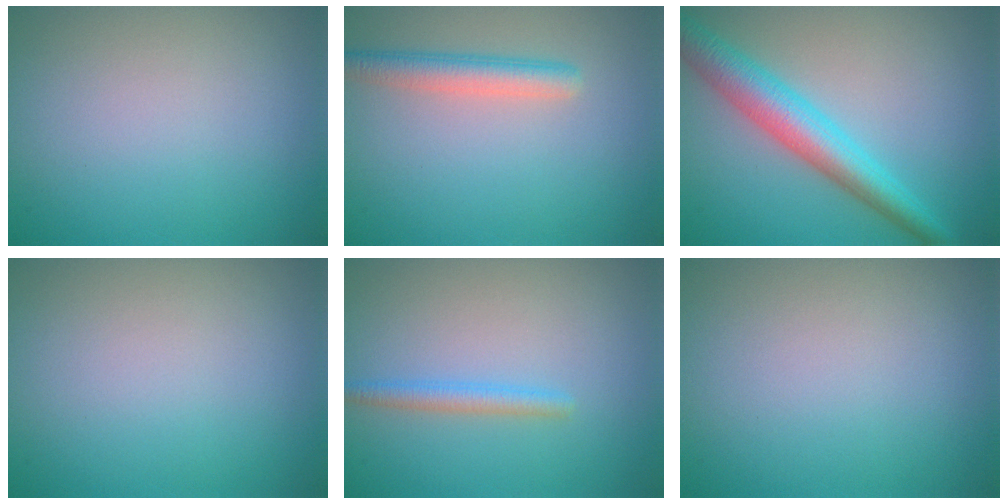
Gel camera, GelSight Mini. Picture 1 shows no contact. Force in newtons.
{"total": 2.7, "press": 2.7, "slide": 0.3}
{"total": 5.5, "press": 5.5, "slide": 0.1}
{"total": 0.0}
{"total": 1.7, "press": 1.7, "slide": 0.1}
{"total": 0.0}